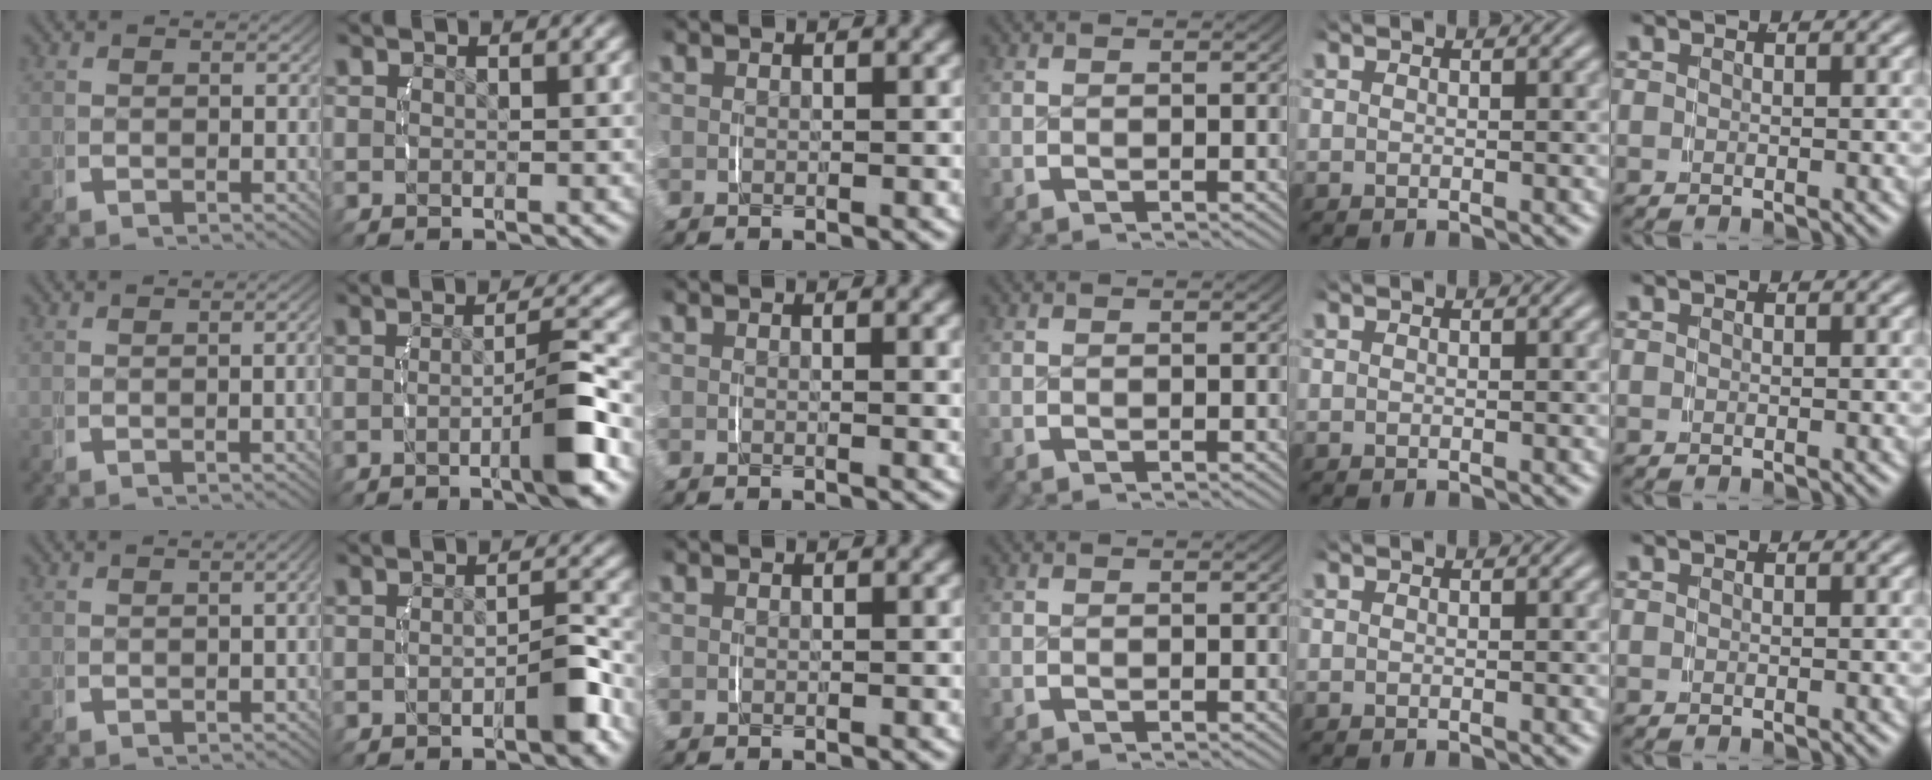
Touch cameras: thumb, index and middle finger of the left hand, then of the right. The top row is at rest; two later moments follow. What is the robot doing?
{"motion": "lift_and_place", "object": "jewelry box"}